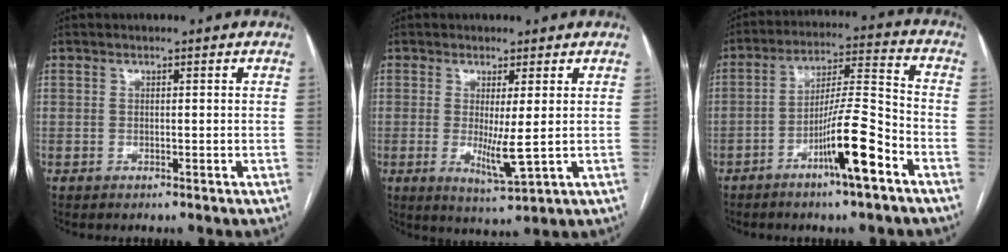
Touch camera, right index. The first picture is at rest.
{"total": 5.5, "force": [-0.1, 0.3, 5.5], "torque": [-0.100, -0.019, 0.003]}
{"total": 11.4, "force": [-5.9, 0.5, 9.7], "torque": [-0.170, 0.004, -0.102]}